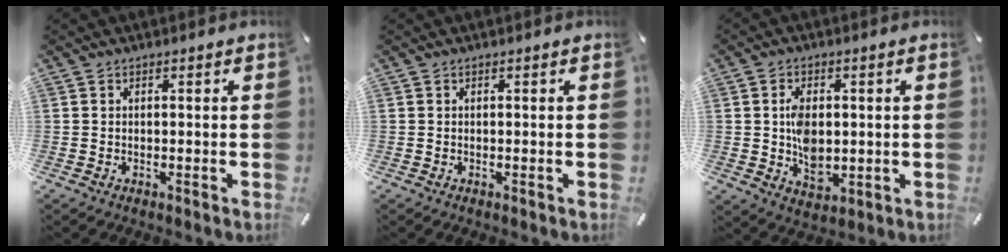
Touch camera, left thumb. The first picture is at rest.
{"total": 0.0}
{"total": 8.2, "force": [0.4, 5.8, 5.8], "torque": [-0.092, -0.002, 0.006]}